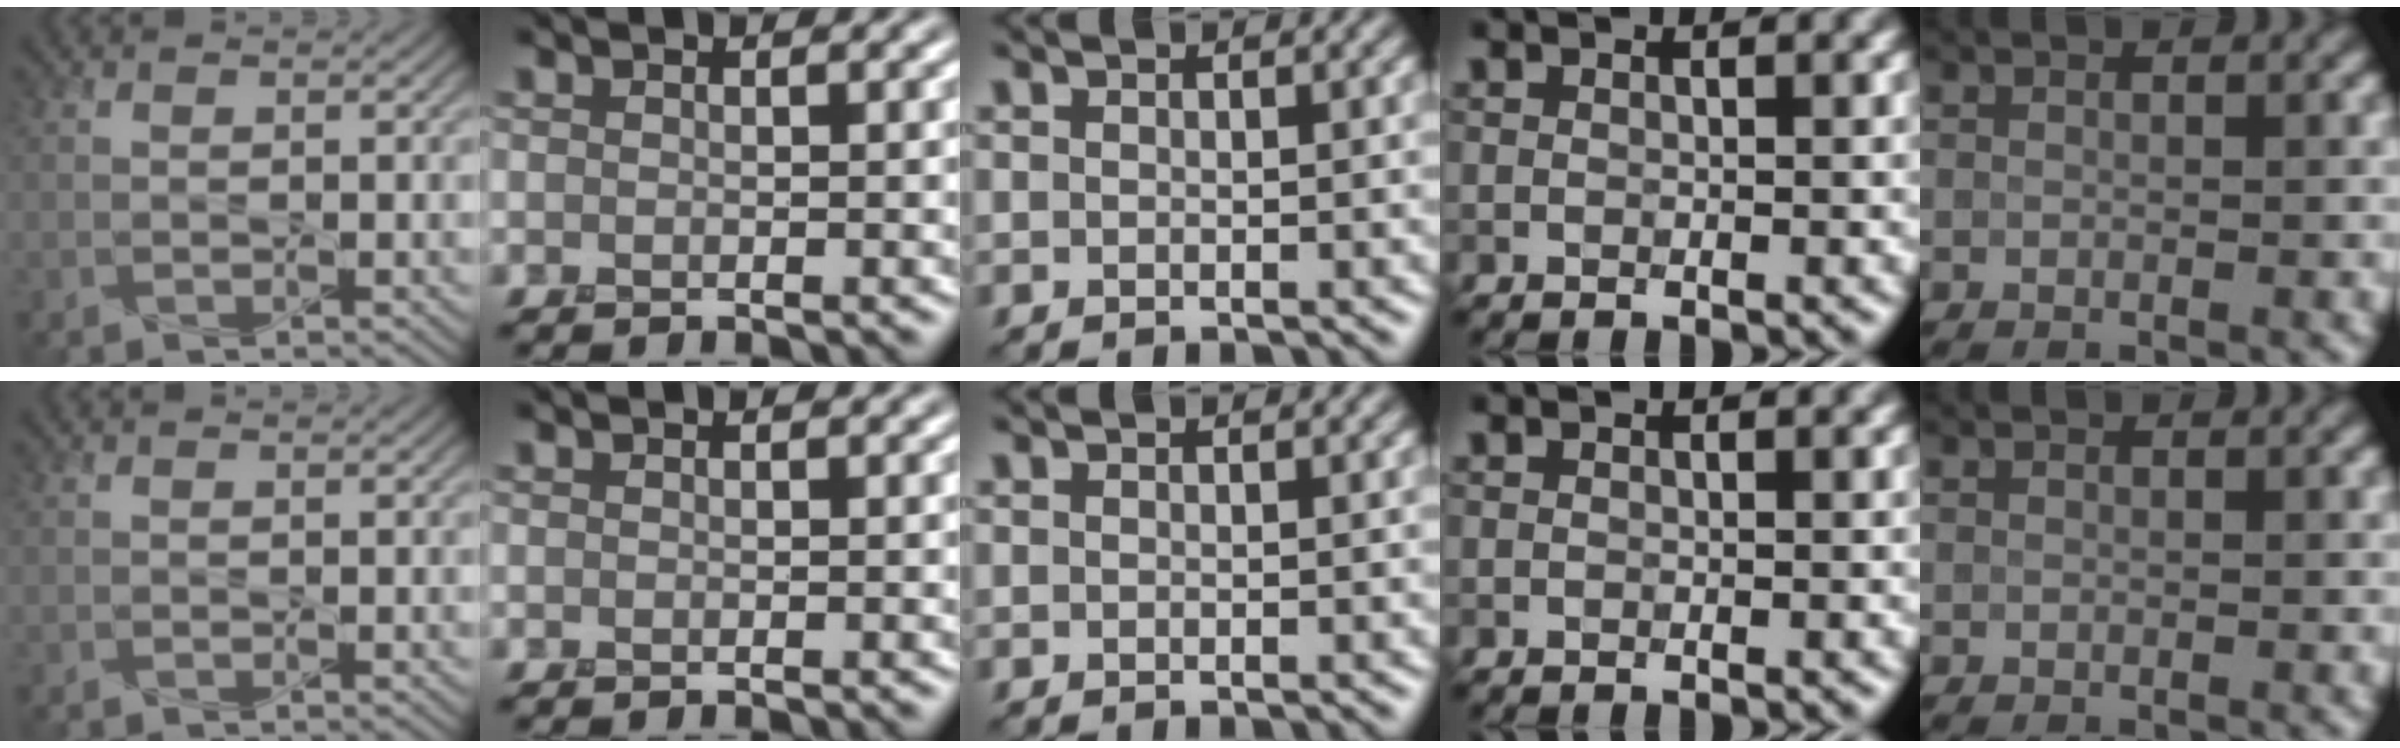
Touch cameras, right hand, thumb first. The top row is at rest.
{}